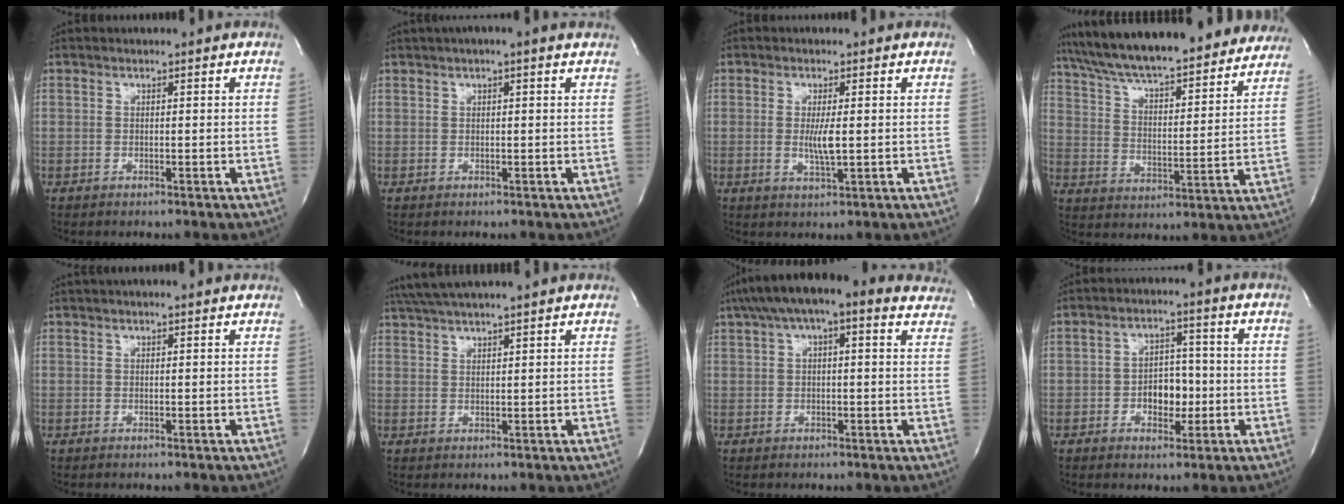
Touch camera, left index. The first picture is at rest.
{"total": 3.4, "force": [2.3, 0.2, 2.5], "torque": [-0.039, 0.025, 0.033]}
{"total": 3.3, "force": [-0.1, 0.4, 3.3], "torque": [-0.066, -0.006, 0.001]}
{"total": 29.1, "force": [25.9, 5.6, 12.1], "torque": [-0.209, -0.014, 0.350]}
{"total": 4.7, "force": [4.3, 0.6, 2.0], "torque": [-0.028, 0.033, 0.051]}
{"total": 8.7, "force": [7.7, -0.4, 4.0], "torque": [-0.074, 0.037, 0.121]}
{"total": 16.9, "force": [12.3, 5.2, 10.5], "torque": [-0.170, 0.068, 0.158]}
{"total": 5.3, "force": [-1.2, 3.3, 3.9], "torque": [-0.057, 0.011, -0.018]}